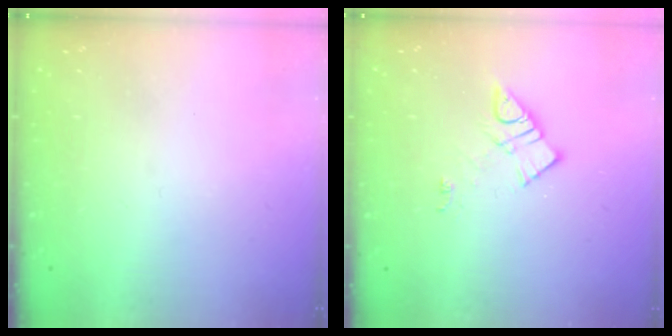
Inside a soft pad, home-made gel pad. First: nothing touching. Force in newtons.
{"total": 8.9, "press": 8.9, "slide": 0.5}